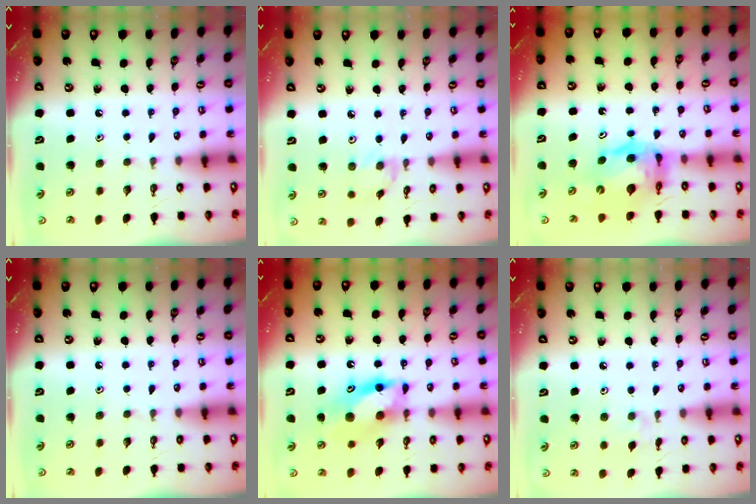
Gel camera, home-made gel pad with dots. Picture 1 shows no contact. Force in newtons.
{"total": 2.6, "press": 2.6, "slide": 0.4}
{"total": 7.6, "press": 7.5, "slide": 0.9}
{"total": 0.0}
{"total": 13.6, "press": 13.6, "slide": 0.5}
{"total": 1.8, "press": 1.7, "slide": 0.4}